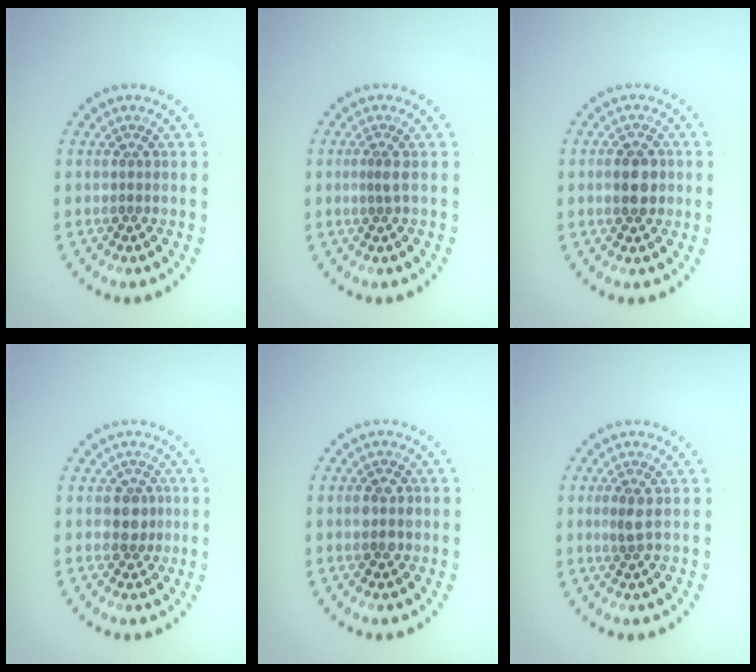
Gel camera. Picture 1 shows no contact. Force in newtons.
{"total": 0.8, "press": 0.4, "slide": 0.6}
{"total": 3.0, "press": 3.0, "slide": 0.1}
{"total": 1.9, "press": 1.7, "slide": 0.8}
{"total": 2.1, "press": 2.1, "slide": 0.2}
{"total": 1.5, "press": 1.4, "slide": 0.6}